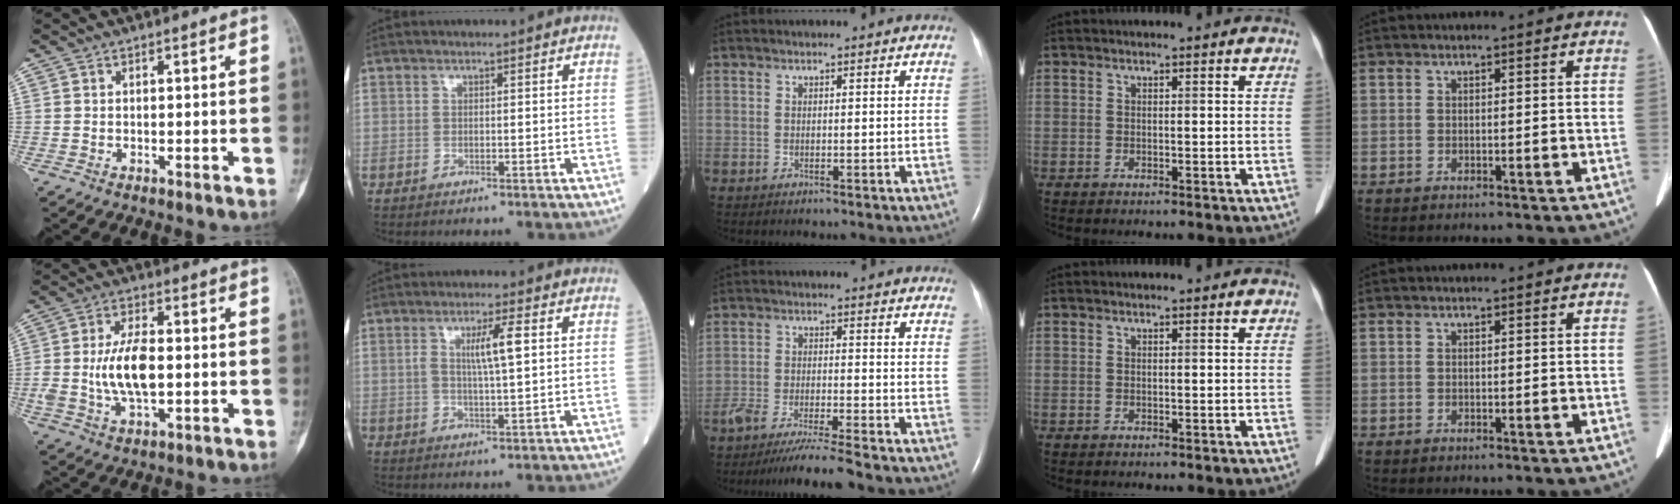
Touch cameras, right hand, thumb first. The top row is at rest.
{"thumb": {"total": 10.3, "force": [-0.4, 5.1, 9.0], "torque": [-0.172, 0.005, -0.005]}, "index": {"total": 5.1, "force": [1.2, 0.1, 4.9], "torque": [-0.091, 0.002, 0.021]}, "middle": {"total": 8.8, "force": [-7.7, -1.1, 4.1], "torque": [-0.059, -0.031, -0.130]}}